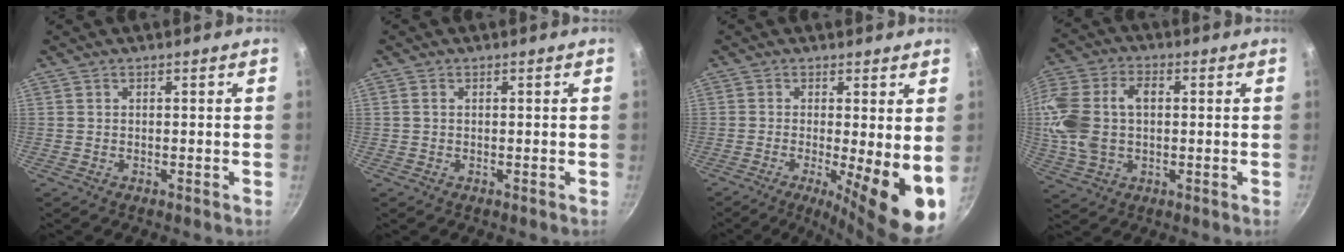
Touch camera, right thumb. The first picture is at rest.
{"total": 0.7, "force": [0.1, 0.5, 0.5], "torque": [-0.007, 0.003, 0.000]}
{"total": 12.1, "force": [-2.0, 2.8, 11.6], "torque": [-0.152, -0.016, -0.027]}
{"total": 15.3, "force": [0.9, 10.4, 11.2], "torque": [-0.228, 0.026, 0.012]}